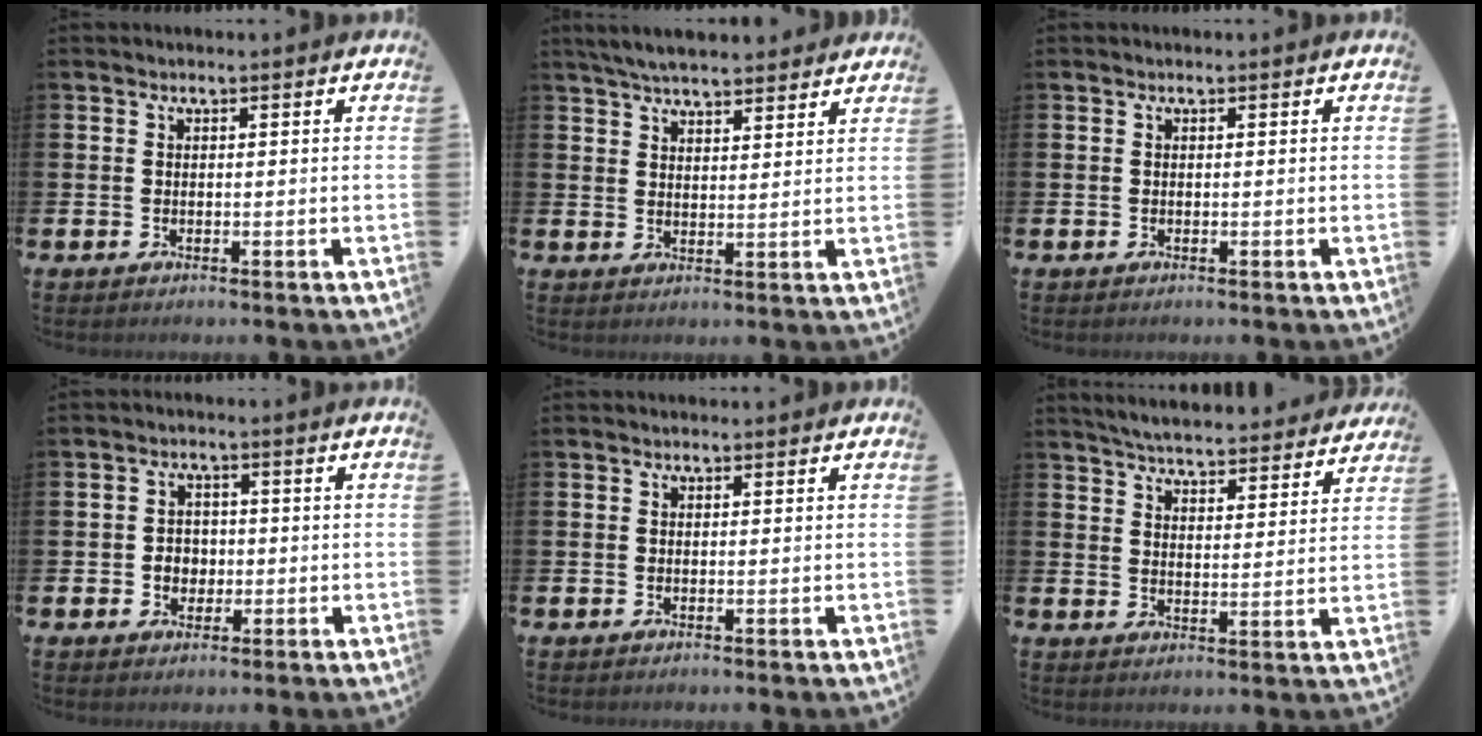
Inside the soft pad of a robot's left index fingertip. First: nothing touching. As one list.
[{"total": 5.4, "force": [5.2, 0.8, 1.3], "torque": [-0.032, -0.019, 0.095]}, {"total": 0.0}, {"total": 2.8, "force": [-0.4, 2.6, 1.1], "torque": [-0.009, 0.000, -0.017]}, {"total": 0.0}, {"total": 5.6, "force": [5.5, 0.5, 0.8], "torque": [-0.027, -0.040, 0.096]}]